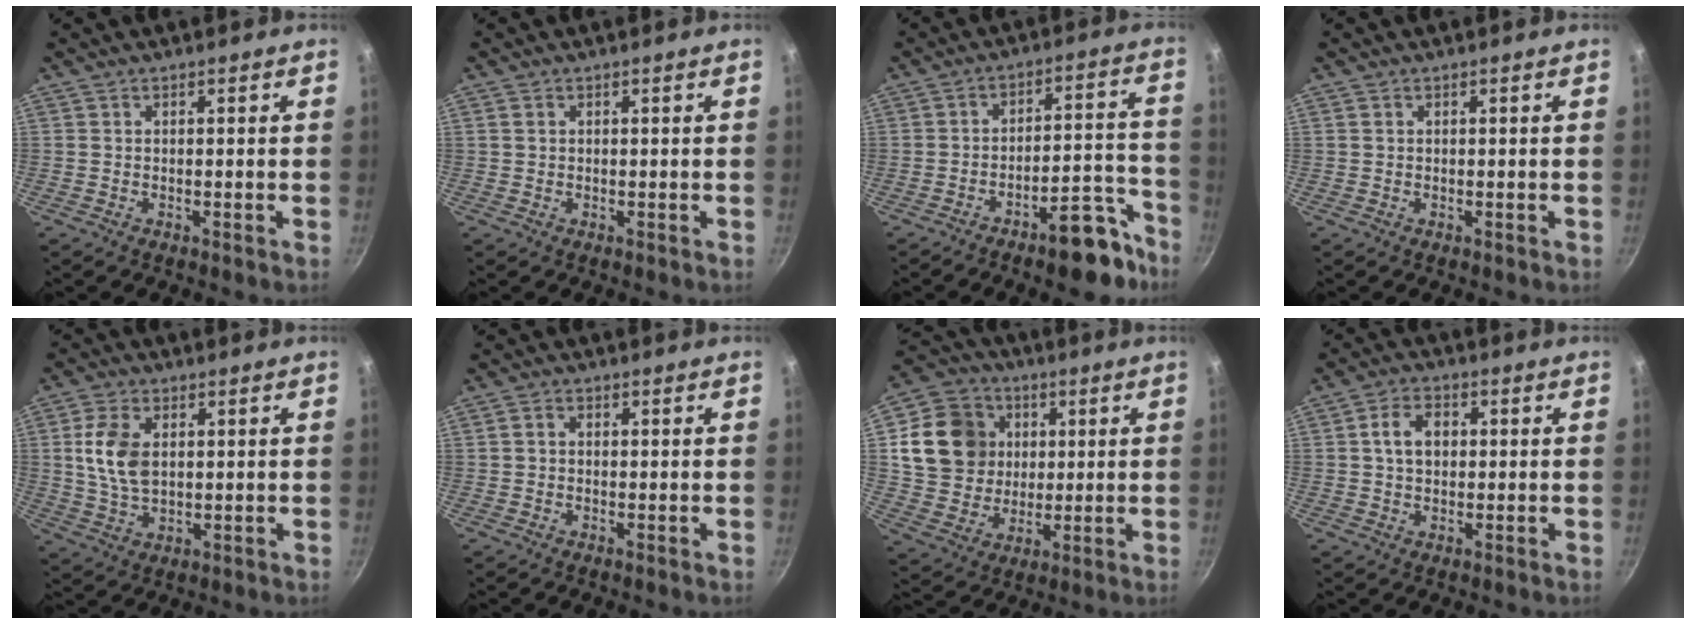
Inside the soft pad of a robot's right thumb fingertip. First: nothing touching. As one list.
[{"total": 0.8, "force": [0.3, 0.6, 0.3], "torque": [-0.005, 0.001, 0.004]}, {"total": 12.8, "force": [-8.5, 4.7, 8.3], "torque": [-0.059, 0.080, -0.121]}, {"total": 0.0}, {"total": 9.1, "force": [1.7, 5.6, 7.0], "torque": [-0.126, -0.006, 0.035]}, {"total": 4.9, "force": [0.0, 3.8, 3.0], "torque": [-0.050, 0.017, -0.013]}, {"total": 16.0, "force": [3.3, 14.0, 7.1], "torque": [-0.109, 0.002, 0.062]}, {"total": 6.1, "force": [0.8, 4.4, 4.1], "torque": [-0.056, 0.011, 0.009]}]